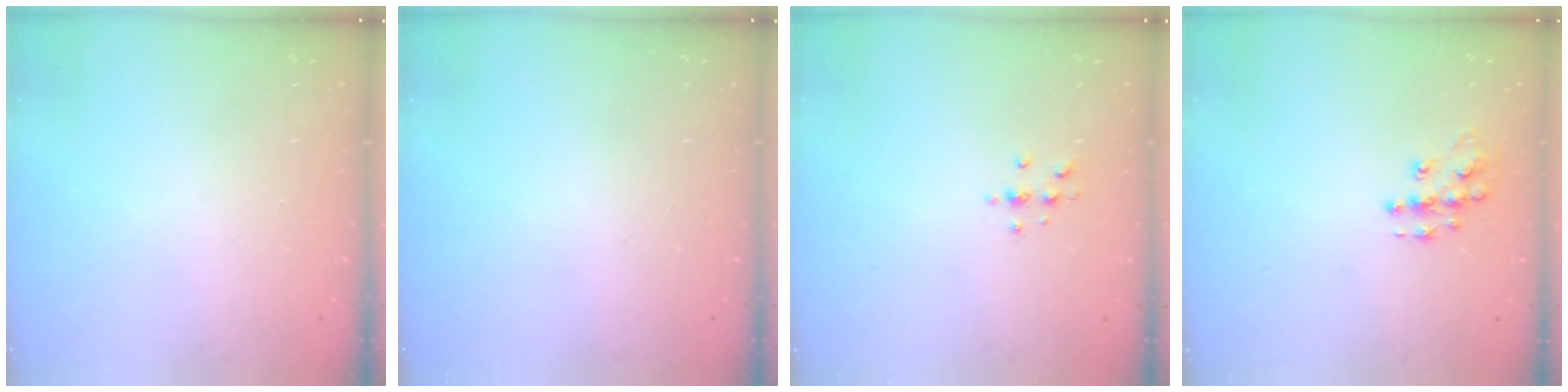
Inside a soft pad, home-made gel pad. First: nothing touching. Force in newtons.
{"total": 0.0}
{"total": 4.0, "press": 4.0, "slide": 0.4}
{"total": 9.3, "press": 9.3, "slide": 0.4}